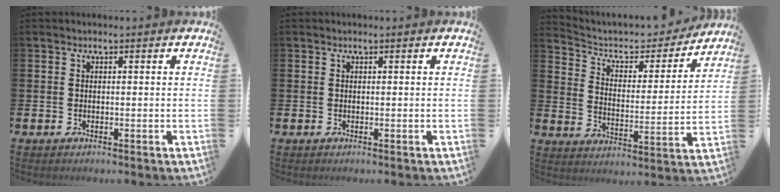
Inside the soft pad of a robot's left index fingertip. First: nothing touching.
{"total": 0.0}
{"total": 6.5, "force": [5.8, 2.5, 1.4], "torque": [-0.059, -0.043, 0.095]}